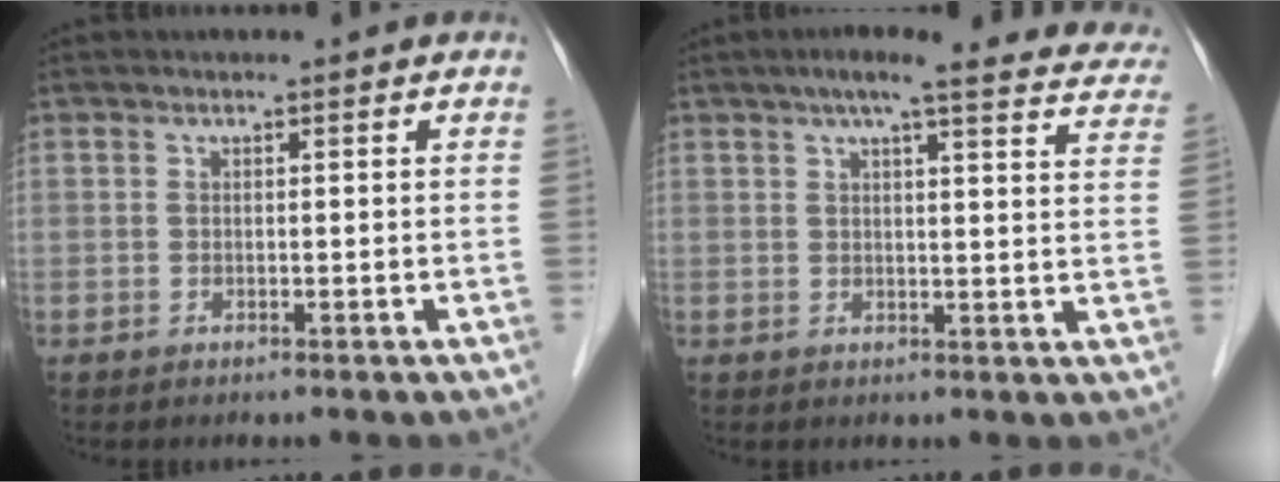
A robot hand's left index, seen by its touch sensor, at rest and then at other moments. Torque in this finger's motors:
{"motor_torque": [0.01, -0.16, 0.13, 0.00]}